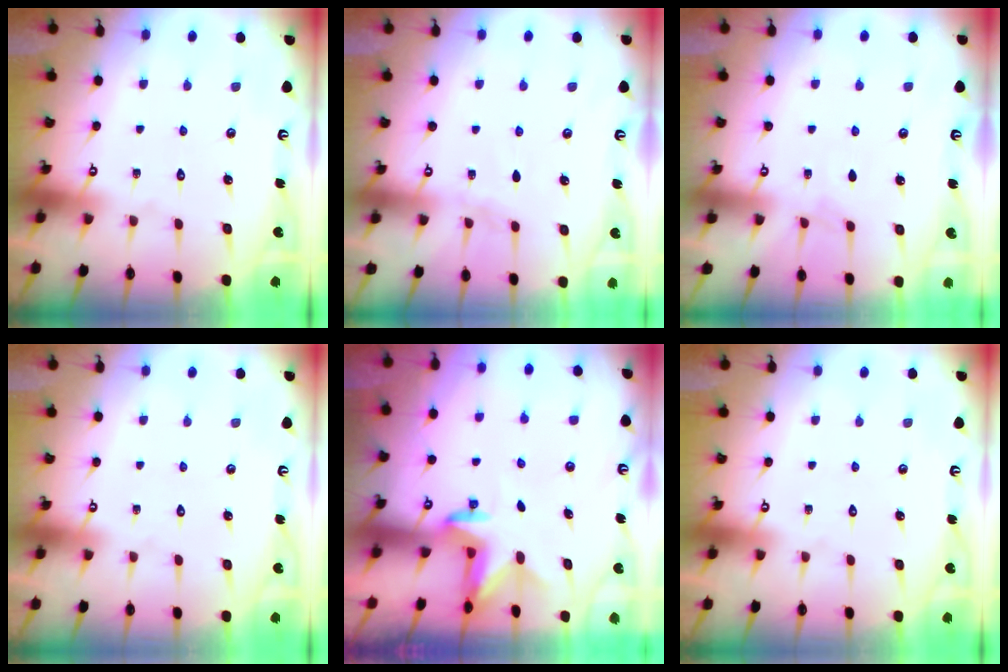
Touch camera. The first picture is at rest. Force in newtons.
{"total": 3.7, "press": 3.7, "slide": 0.4}
{"total": 1.5, "press": 1.4, "slide": 0.3}
{"total": 0.0}
{"total": 3.0, "press": 2.9, "slide": 0.7}
{"total": 0.0}